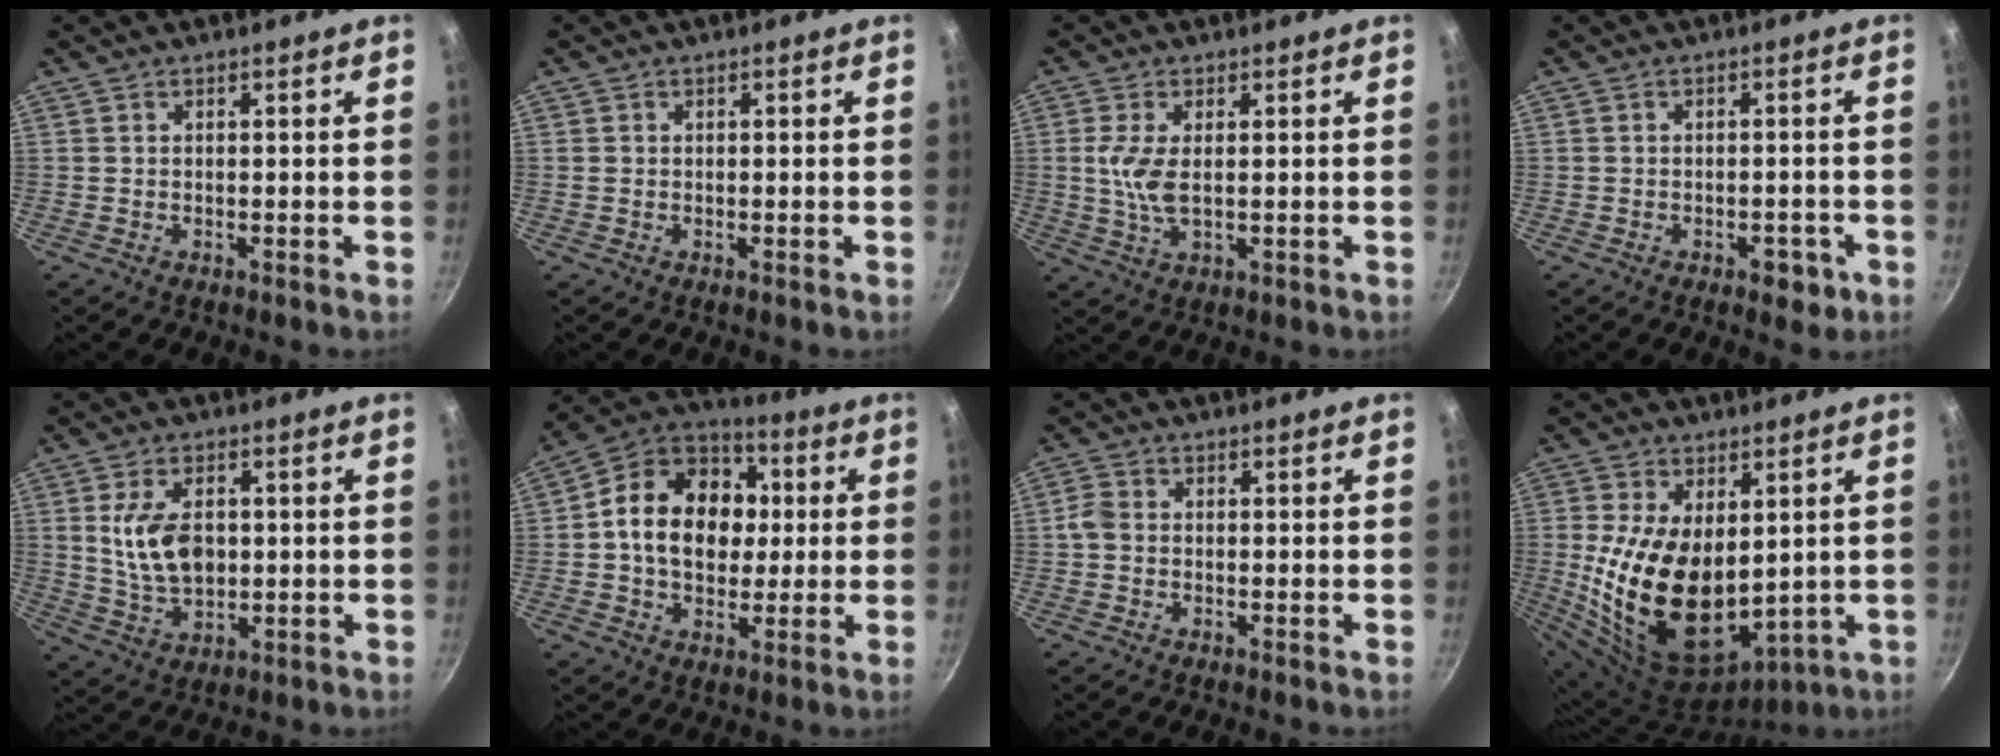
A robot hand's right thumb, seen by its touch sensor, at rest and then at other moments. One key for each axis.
{"total": 0.6, "fx": 0.0, "fy": 0.5, "fz": 0.1, "tx": -0.003, "ty": 0.003, "tz": 0.001}
{"total": 5.7, "fx": 0.6, "fy": 2.4, "fz": 5.1, "tx": -0.112, "ty": -0.004, "tz": 0.011}
{"total": 4.2, "fx": -2.0, "fy": 2.4, "fz": 2.8, "tx": -0.017, "ty": 0.016, "tz": -0.016}
{"total": 10.4, "fx": 1.1, "fy": 6.3, "fz": 8.1, "tx": -0.134, "ty": -0.011, "tz": 0.025}
{"total": 18.0, "fx": 1.4, "fy": 13.8, "fz": 11.4, "tx": -0.159, "ty": 0.023, "tz": 0.008}
{"total": 2.7, "fx": -0.4, "fy": 2.1, "fz": 1.5, "tx": -0.032, "ty": 0.009, "tz": -0.014}
{"total": 20.3, "fx": 1.4, "fy": 12.5, "fz": 15.9, "tx": -0.280, "ty": -0.031, "tz": 0.050}